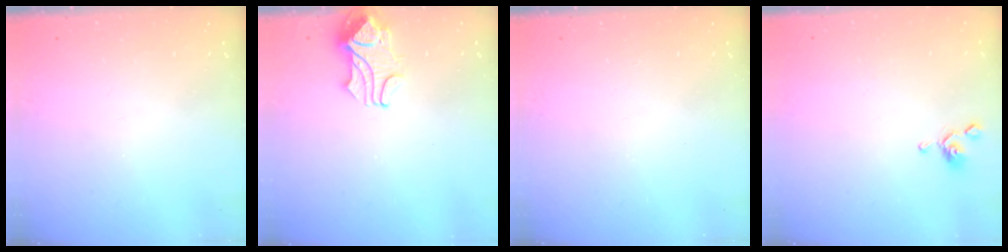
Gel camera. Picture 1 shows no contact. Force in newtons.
{"total": 2.3, "press": 2.2, "slide": 0.7}
{"total": 0.0}
{"total": 0.0}